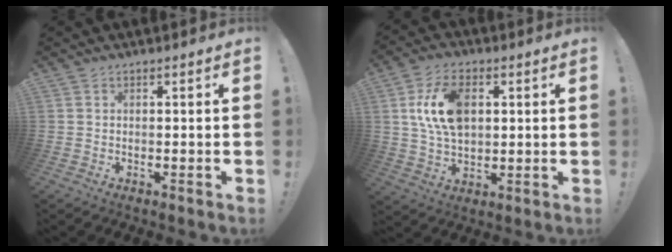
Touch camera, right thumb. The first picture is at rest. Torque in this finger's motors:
{"motor_torque": [1.02, 1.02, 0.54, -0.33, 0.11]}